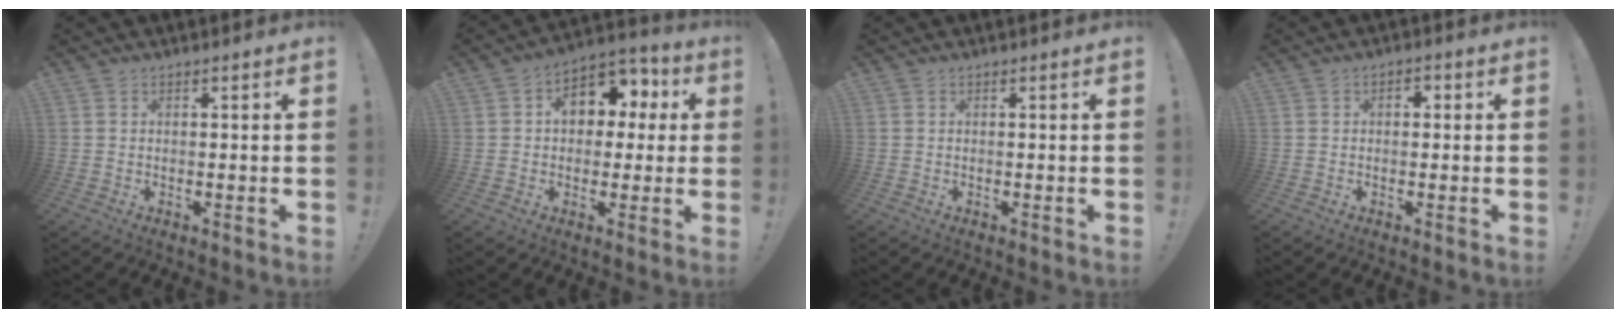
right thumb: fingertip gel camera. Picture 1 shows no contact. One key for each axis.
{"total": 11.1, "fx": 2.8, "fy": 8.4, "fz": 6.8, "tx": -0.094, "ty": -0.003, "tz": 0.054}
{"total": 0.0}
{"total": 2.0, "fx": -0.2, "fy": 1.5, "fz": 1.3, "tx": -0.014, "ty": 0.004, "tz": -0.009}